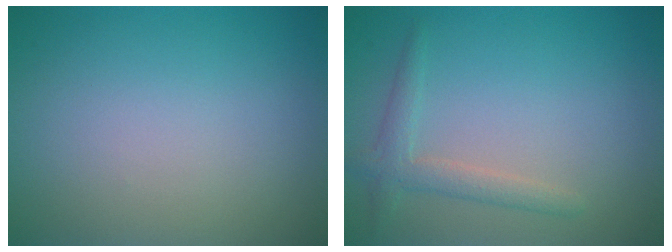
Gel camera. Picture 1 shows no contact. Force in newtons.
{"total": 2.2, "press": 2.2, "slide": 0.1}